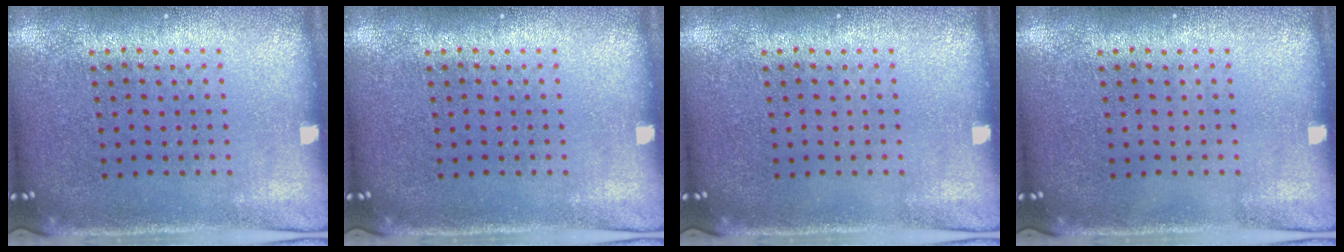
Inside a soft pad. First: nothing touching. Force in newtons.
{"total": 0.0}
{"total": 0.0}
{"total": 0.0}